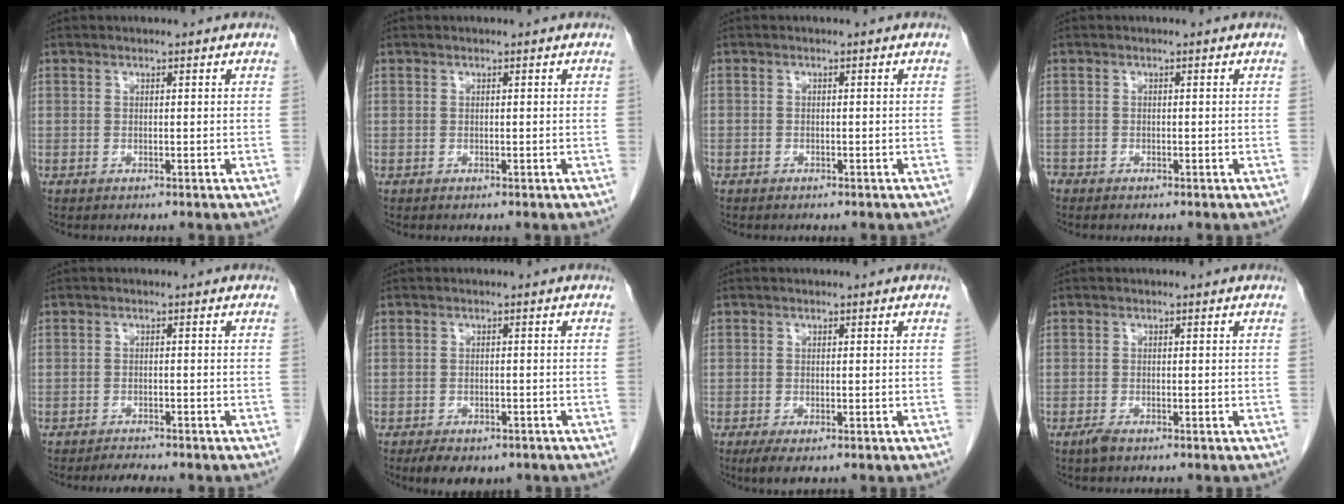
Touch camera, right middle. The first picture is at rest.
{"total": 0.0}
{"total": 0.8, "force": [-0.6, 0.6, 0.1], "torque": [-0.007, 0.003, -0.010]}
{"total": 1.1, "force": [-1.0, 0.6, 0.2], "torque": [-0.007, -0.001, -0.018]}
{"total": 2.2, "force": [-2.1, 0.0, 0.7], "torque": [-0.019, -0.010, -0.033]}
{"total": 6.8, "force": [-5.0, 3.3, 3.3], "torque": [-0.042, -0.004, -0.064]}
{"total": 2.1, "force": [-1.2, 0.9, 1.5], "torque": [-0.029, -0.005, -0.013]}
{"total": 1.4, "force": [-1.0, 0.3, 0.9], "torque": [-0.024, -0.003, -0.018]}